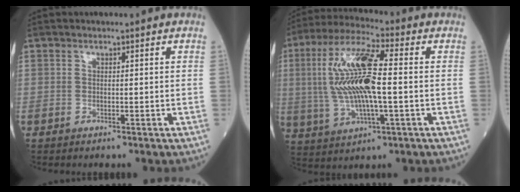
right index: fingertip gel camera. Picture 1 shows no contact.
{"total": 14.8, "force": [0.4, 3.0, 14.5], "torque": [-0.304, 0.013, 0.006]}